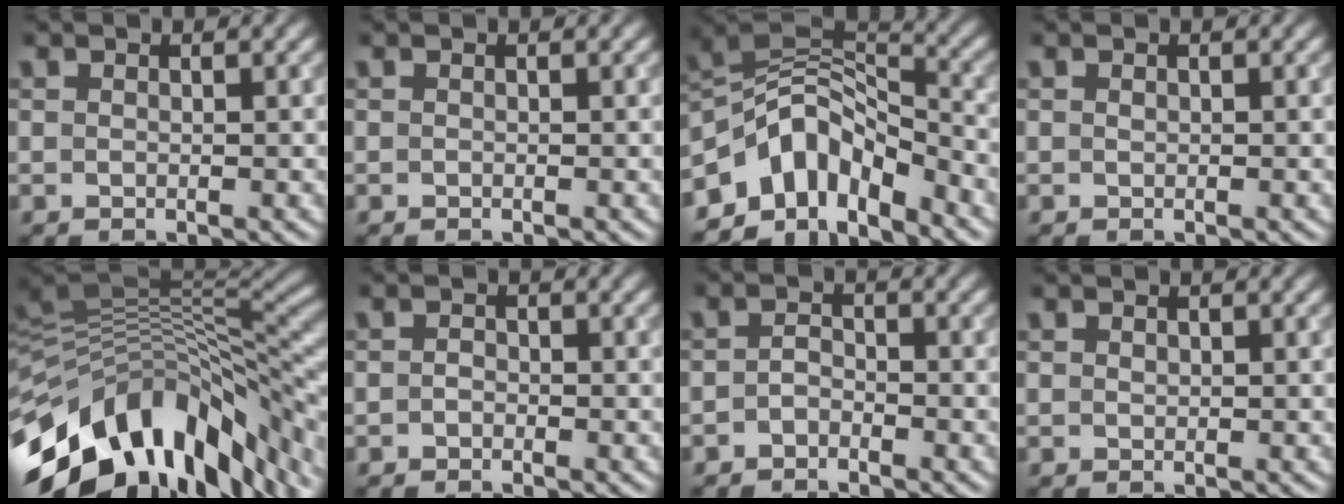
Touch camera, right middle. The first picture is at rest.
{"total": 0.0}
{"total": 8.2, "force": [-5.2, 4.1, 4.9], "torque": [-0.066, 0.007, -0.107]}
{"total": 0.0}
{"total": 14.0, "force": [-5.2, 6.9, 11.0], "torque": [-0.191, 0.006, -0.089]}
{"total": 0.7, "force": [-0.5, 0.5, 0.3], "torque": [-0.006, -0.001, -0.010]}
{"total": 1.4, "force": [-1.1, 0.6, 0.6], "torque": [-0.010, 0.004, -0.026]}
{"total": 0.0}